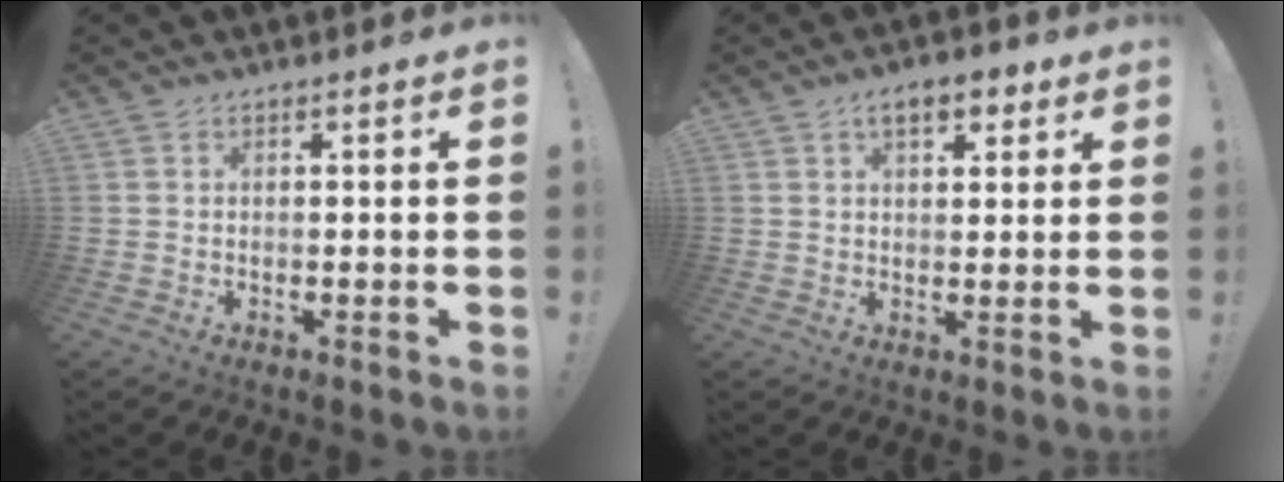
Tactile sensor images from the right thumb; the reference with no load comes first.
{"total": 6.7, "force": [3.8, 3.4, 4.4], "torque": [-0.055, -0.006, 0.064]}